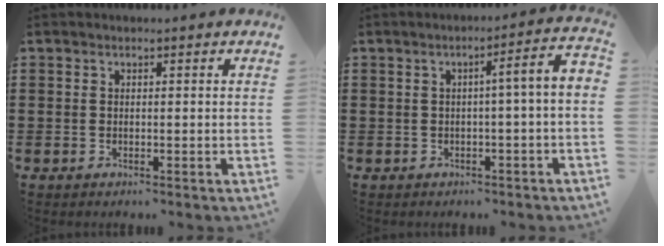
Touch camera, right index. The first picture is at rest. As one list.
[{"total": 4.2, "force": [-0.9, 0.0, 4.1], "torque": [-0.074, -0.005, -0.020]}]